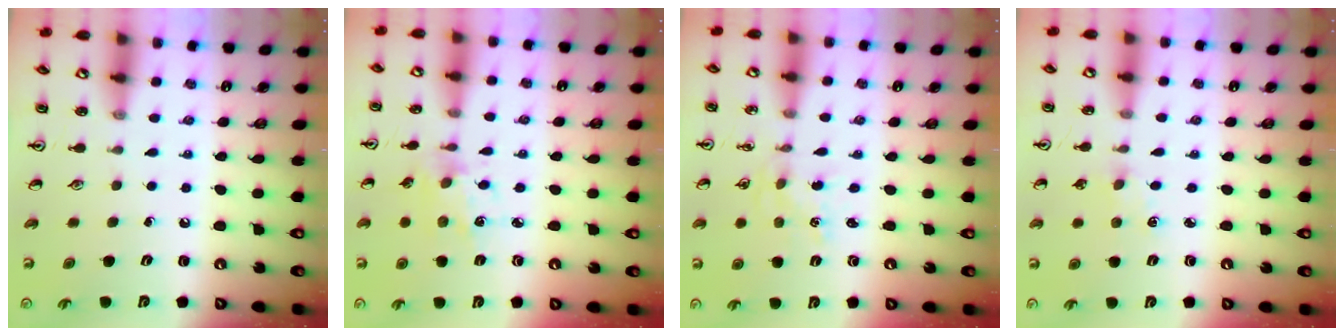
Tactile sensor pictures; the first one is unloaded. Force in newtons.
{"total": 3.5, "press": 3.4, "slide": 1.1}
{"total": 0.7, "press": 0.6, "slide": 0.2}
{"total": 1.7, "press": 1.6, "slide": 0.3}